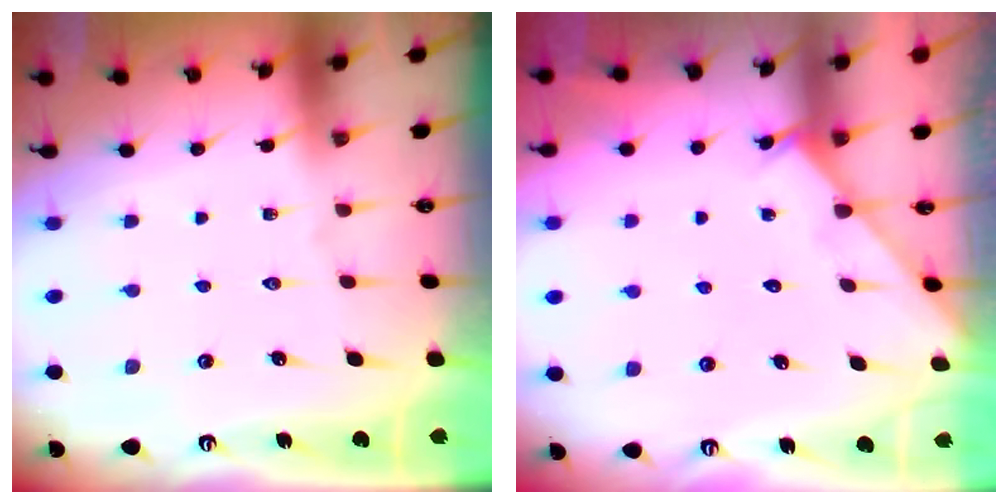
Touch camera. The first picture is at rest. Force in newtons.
{"total": 1.3, "press": 1.3, "slide": 0.1}